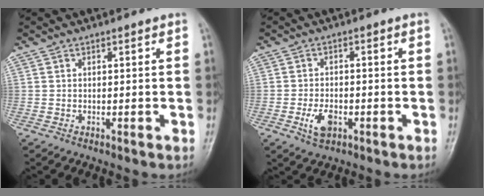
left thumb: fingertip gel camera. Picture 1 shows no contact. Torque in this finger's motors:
{"motor_torque": [-0.09, 0.32, 0.36, 0.14, 0.02]}